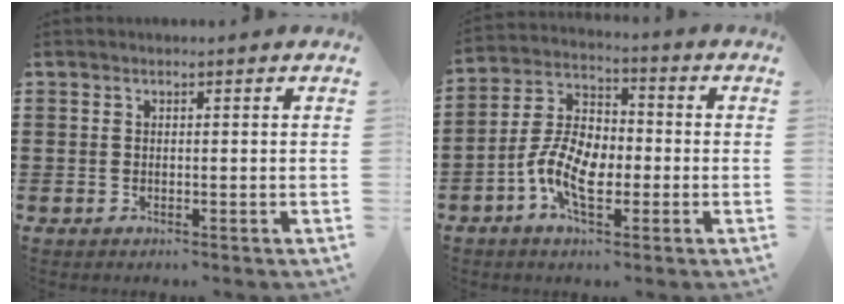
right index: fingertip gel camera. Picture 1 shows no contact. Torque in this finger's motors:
{"motor_torque": [2.14, 0.00, 0.67, 0.21]}